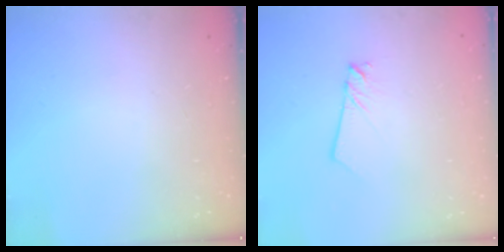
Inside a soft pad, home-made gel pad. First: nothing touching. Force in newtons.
{"total": 2.5, "press": 2.5, "slide": 0.1}